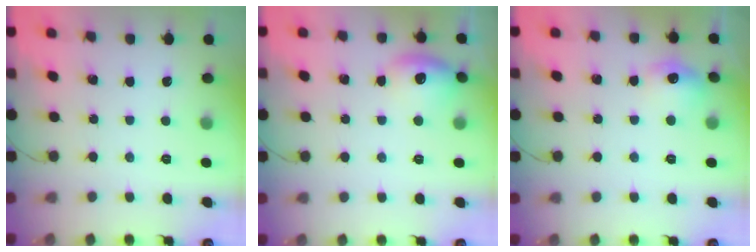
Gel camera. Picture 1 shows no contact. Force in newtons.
{"total": 10.0, "press": 9.9, "slide": 1.3}
{"total": 9.0, "press": 8.9, "slide": 1.0}